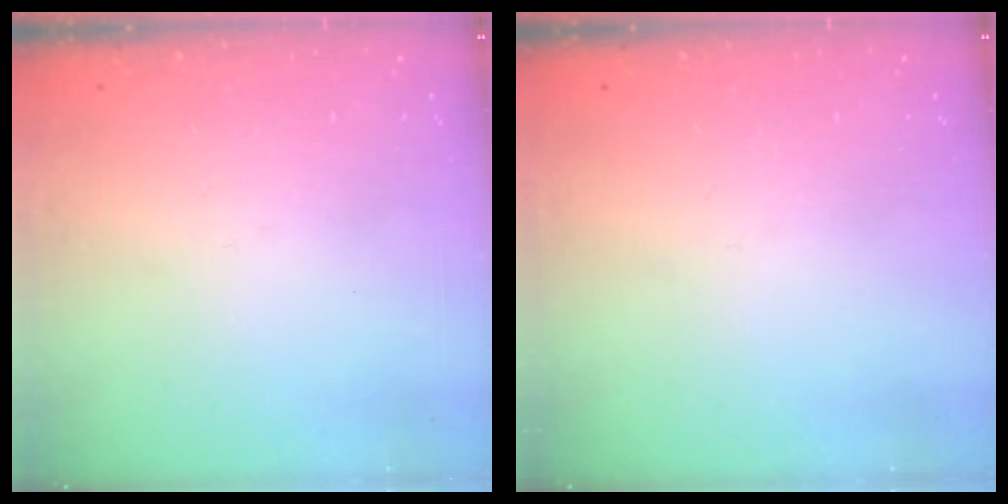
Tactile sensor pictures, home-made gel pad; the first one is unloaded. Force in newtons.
{"total": 0.0}